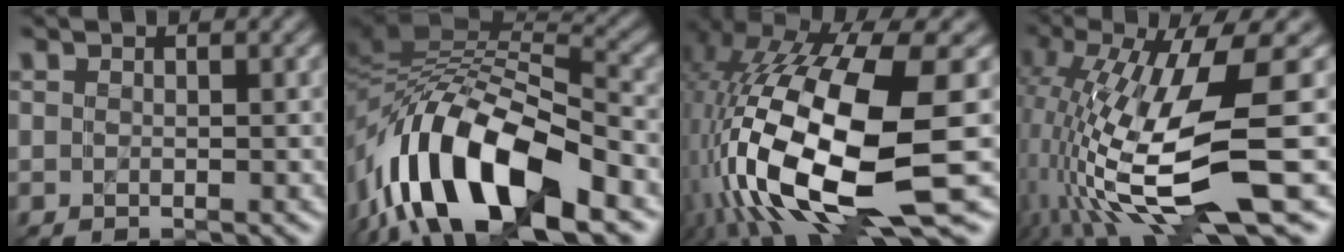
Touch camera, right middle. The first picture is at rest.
{"total": 14.6, "force": [-6.5, 6.4, 11.4], "torque": [-0.201, 0.015, -0.124]}
{"total": 16.4, "force": [-4.2, 6.3, 14.5], "torque": [-0.314, -0.018, -0.068]}
{"total": 12.2, "force": [-2.9, 3.7, 11.2], "torque": [-0.228, -0.014, -0.049]}